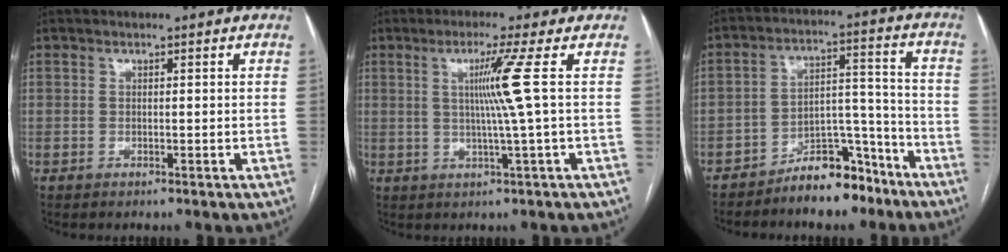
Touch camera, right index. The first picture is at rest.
{"total": 6.0, "force": [1.0, -2.5, 5.4], "torque": [-0.104, -0.004, 0.024]}
{"total": 9.5, "force": [-7.5, 4.0, 4.2], "torque": [-0.058, 0.035, -0.126]}